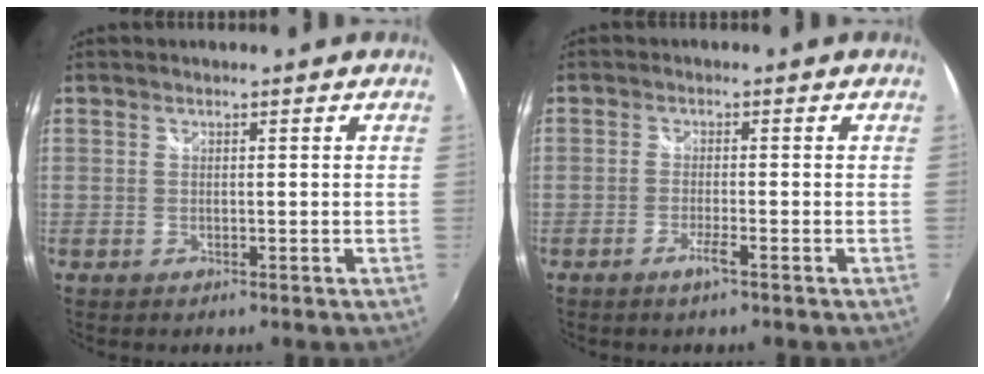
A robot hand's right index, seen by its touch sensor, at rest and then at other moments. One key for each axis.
{"total": 2.1, "fx": -1.3, "fy": -0.1, "fz": 1.6, "tx": -0.037, "ty": -0.003, "tz": -0.029}